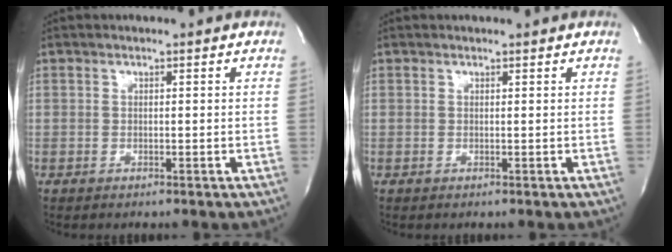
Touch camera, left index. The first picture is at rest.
{"total": 0.9, "force": [0.9, 0.0, 0.1], "torque": [-0.002, 0.009, 0.008]}